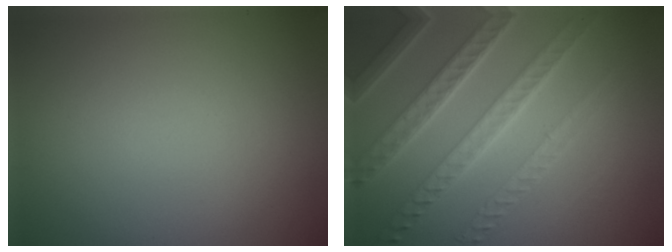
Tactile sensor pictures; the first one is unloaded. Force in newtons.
{"total": 7.8, "press": 5.4, "slide": 5.6}